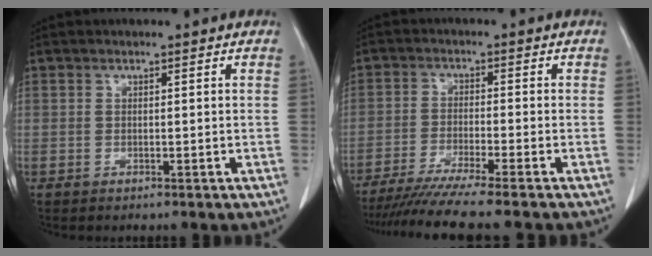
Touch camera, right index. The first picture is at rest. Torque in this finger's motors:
{"motor_torque": [1.10, -1.05, 0.52, 0.13]}